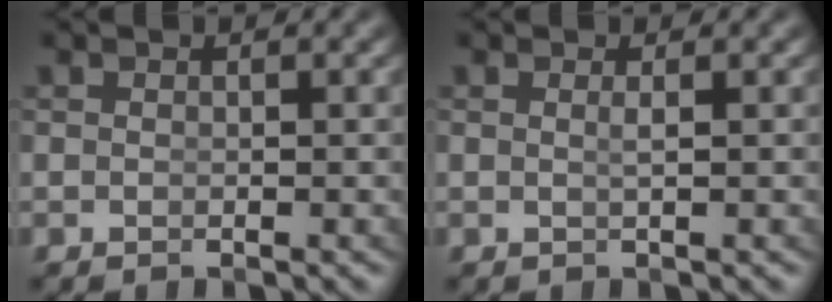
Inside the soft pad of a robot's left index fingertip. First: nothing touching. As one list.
[{"total": 0.9, "force": [0.0, -0.8, 0.5], "torque": [-0.012, -0.011, 0.006]}]